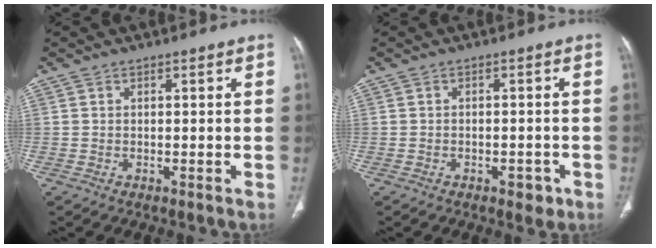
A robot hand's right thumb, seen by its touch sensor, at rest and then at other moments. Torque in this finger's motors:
{"motor_torque": [1.02, -0.32, -0.19, 0.05, 0.06]}